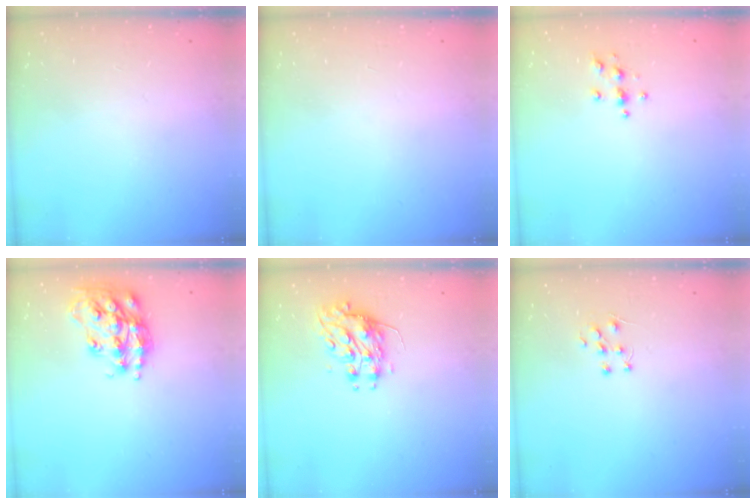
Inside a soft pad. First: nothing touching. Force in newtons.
{"total": 0.0}
{"total": 3.6, "press": 3.6, "slide": 0.4}
{"total": 17.2, "press": 17.2, "slide": 1.4}
{"total": 8.3, "press": 8.2, "slide": 0.6}
{"total": 4.9, "press": 4.9, "slide": 0.4}